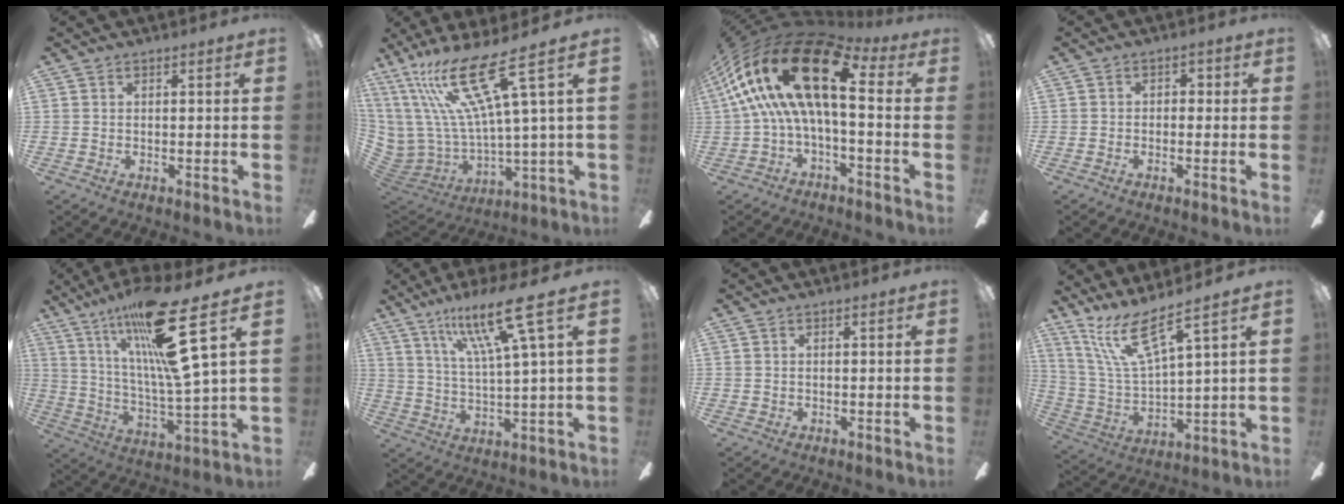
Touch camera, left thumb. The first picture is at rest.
{"total": 23.0, "force": [12.4, 5.7, 18.5], "torque": [-0.417, -0.064, 0.207]}
{"total": 23.5, "force": [5.8, 10.0, 20.5], "torque": [-0.380, -0.021, 0.101]}
{"total": 2.4, "force": [-1.4, 1.6, 1.1], "torque": [-0.018, 0.013, -0.029]}
{"total": 23.0, "force": [13.6, 3.2, 18.3], "torque": [-0.333, -0.068, 0.202]}
{"total": 16.1, "force": [9.2, 2.4, 13.1], "torque": [-0.240, -0.036, 0.139]}
{"total": 0.6, "force": [-0.2, 0.5, 0.3], "torque": [-0.007, 0.004, -0.006]}
{"total": 14.5, "force": [9.7, 3.4, 10.2], "torque": [-0.223, -0.043, 0.173]}